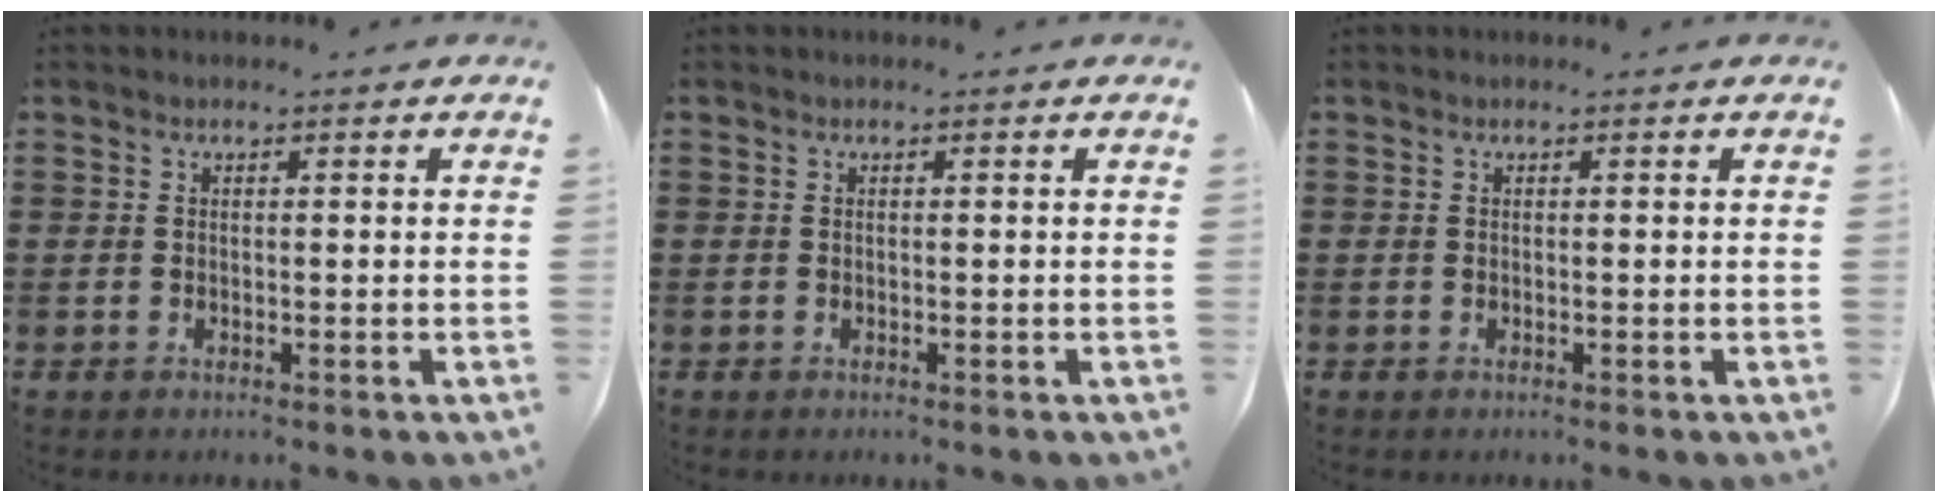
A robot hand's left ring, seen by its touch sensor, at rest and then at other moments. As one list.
[{"total": 0.0}, {"total": 0.0}]